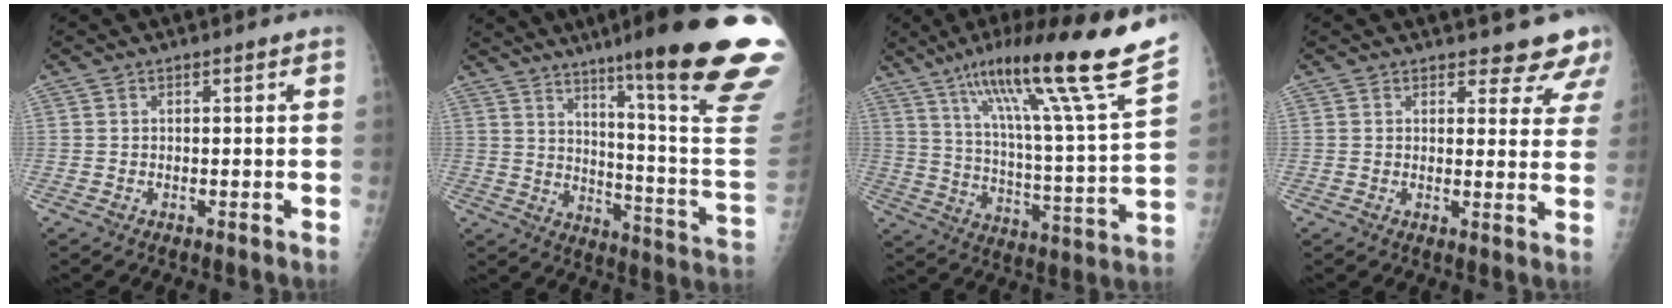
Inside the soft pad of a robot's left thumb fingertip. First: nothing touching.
{"total": 27.0, "force": [17.1, 0.9, 20.9], "torque": [-0.242, -0.104, 0.244]}
{"total": 25.6, "force": [17.3, 0.8, 18.9], "torque": [-0.281, -0.067, 0.273]}
{"total": 7.4, "force": [6.8, 2.5, 1.5], "torque": [0.022, -0.040, 0.057]}